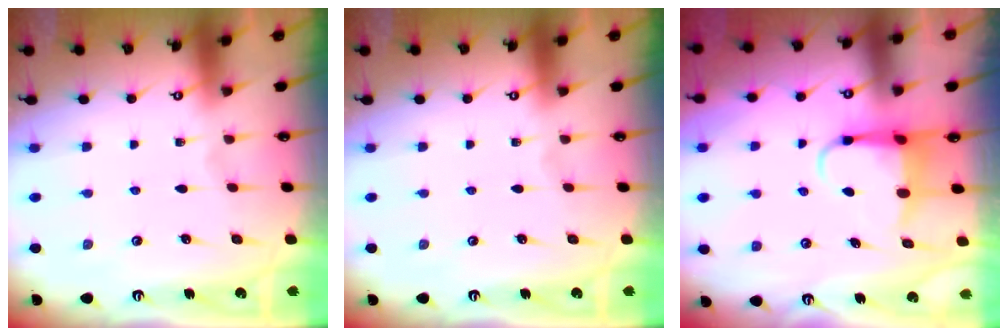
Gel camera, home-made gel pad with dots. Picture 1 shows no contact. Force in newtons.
{"total": 0.0}
{"total": 5.1, "press": 5.0, "slide": 0.4}